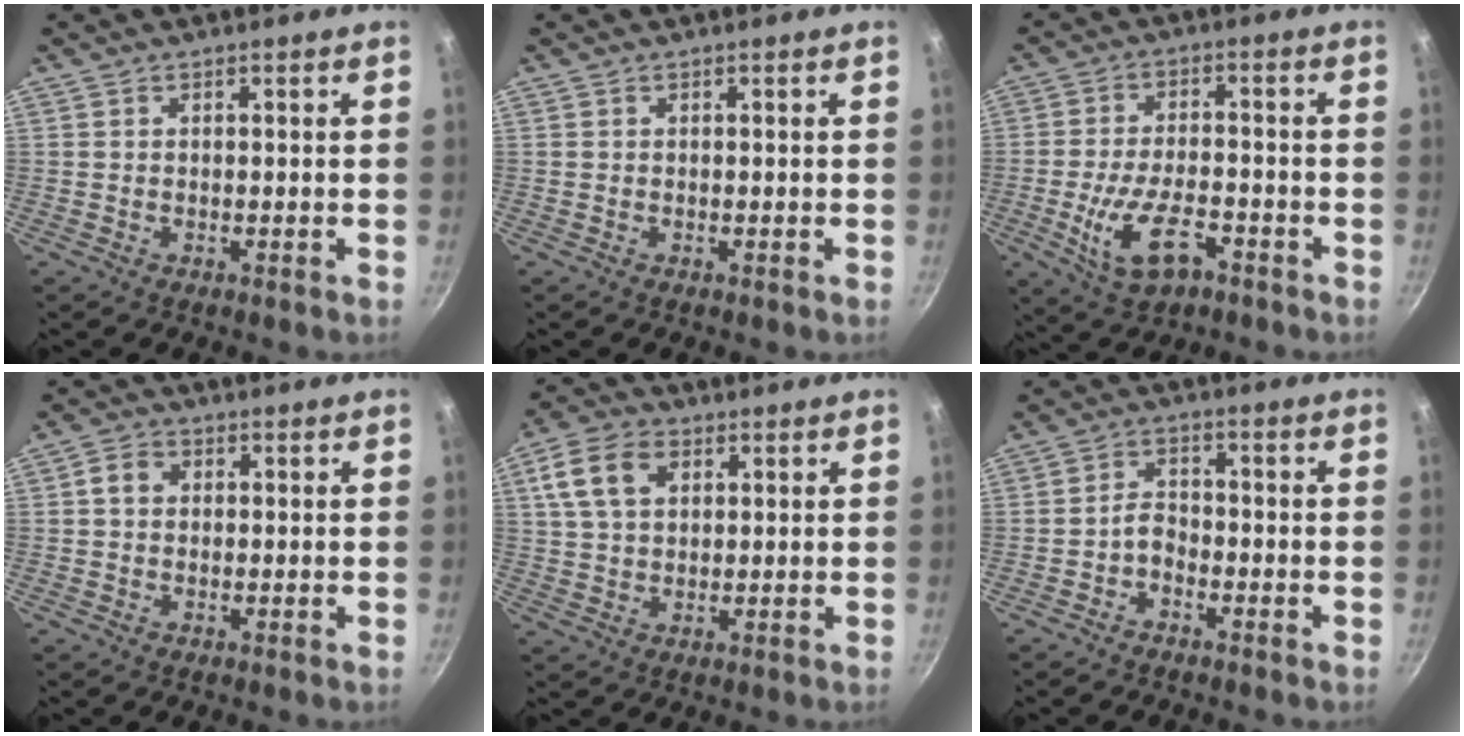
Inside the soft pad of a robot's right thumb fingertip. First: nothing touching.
{"total": 0.0}
{"total": 10.9, "force": [-4.5, 5.2, 8.4], "torque": [-0.150, 0.014, -0.078]}
{"total": 3.6, "force": [0.5, 3.0, 1.9], "torque": [-0.027, 0.007, 0.003]}
{"total": 9.8, "force": [3.4, 6.7, 6.3], "torque": [-0.109, 0.009, 0.058]}
{"total": 3.2, "force": [-2.0, 1.9, 1.7], "torque": [-0.024, 0.028, -0.039]}